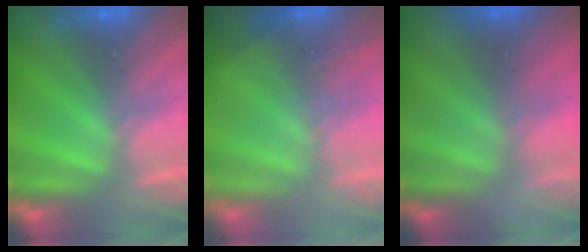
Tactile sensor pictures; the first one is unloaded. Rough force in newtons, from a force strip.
{"total": 2.7}
{"total": 9.4}